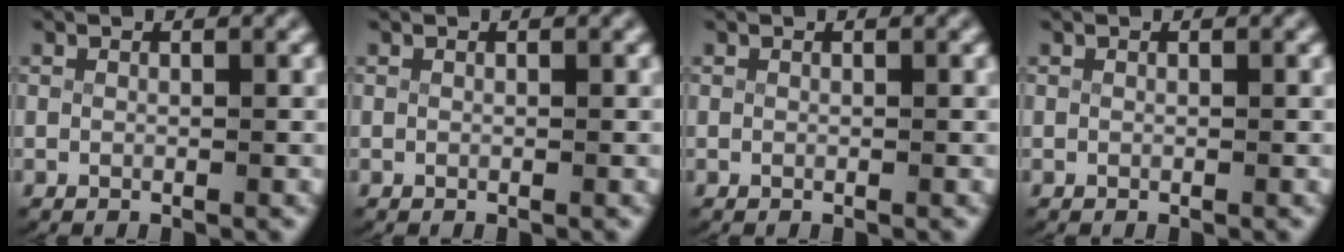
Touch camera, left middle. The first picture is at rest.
{"total": 0.0}
{"total": 0.0}
{"total": 0.0}